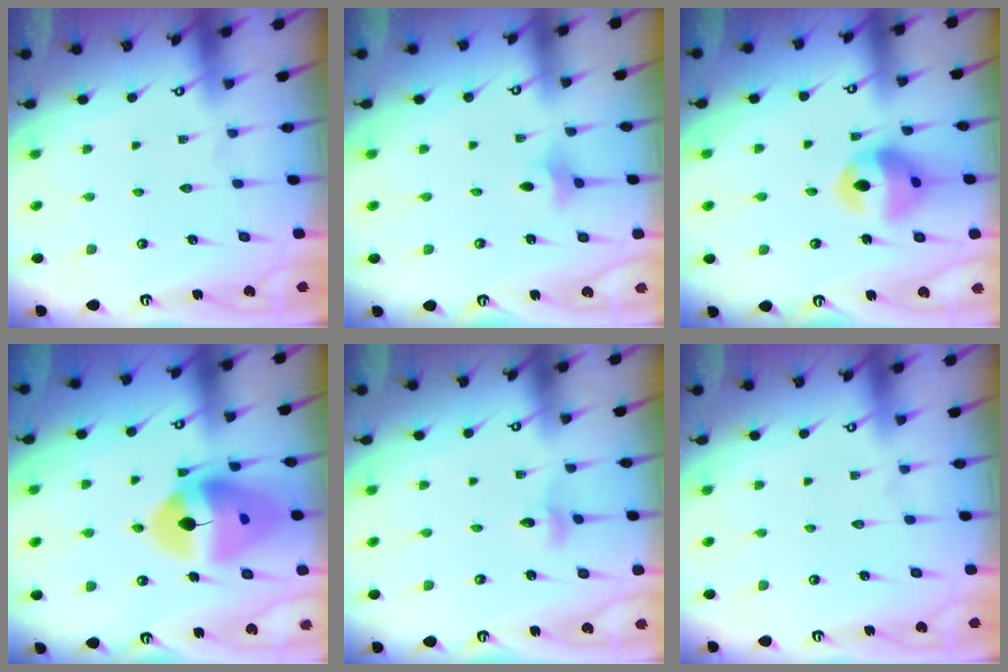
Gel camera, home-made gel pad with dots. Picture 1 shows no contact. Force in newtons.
{"total": 3.6, "press": 3.5, "slide": 0.8}
{"total": 14.1, "press": 14.0, "slide": 1.6}
{"total": 17.0, "press": 16.9, "slide": 1.8}
{"total": 2.8, "press": 2.8, "slide": 0.3}
{"total": 0.0}